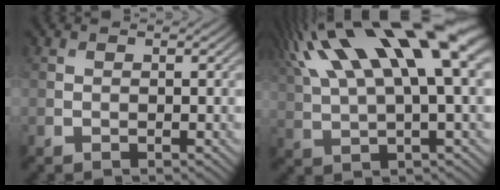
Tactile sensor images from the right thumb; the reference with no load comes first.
{"total": 17.7, "force": [8.6, 5.4, 14.5], "torque": [-0.309, 0.039, 0.158]}